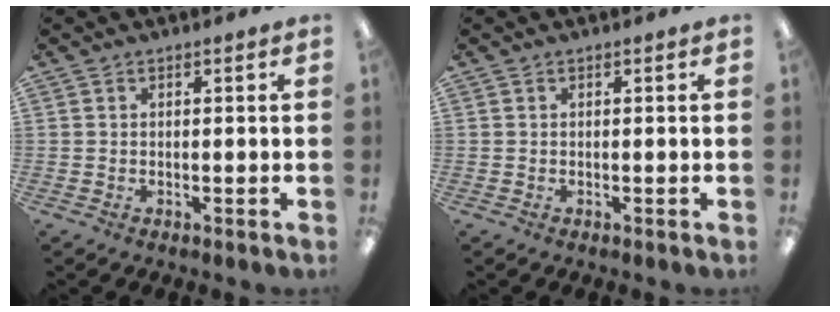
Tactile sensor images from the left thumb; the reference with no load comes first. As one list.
[{"total": 0.0}]